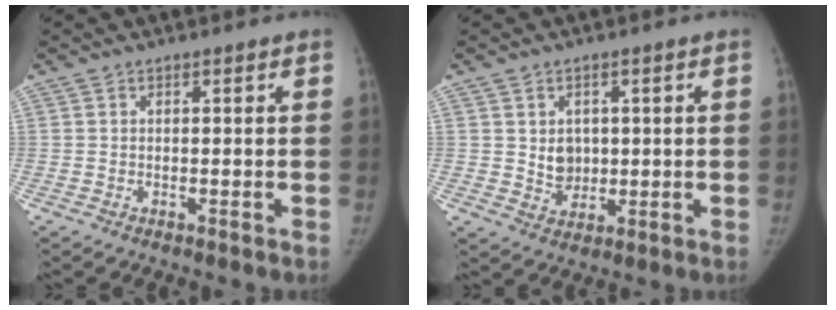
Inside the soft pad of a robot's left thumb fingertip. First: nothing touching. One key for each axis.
{"total": 4.8, "fx": 0.6, "fy": 4.1, "fz": 2.4, "tx": -0.011, "ty": -0.007, "tz": 0.020}